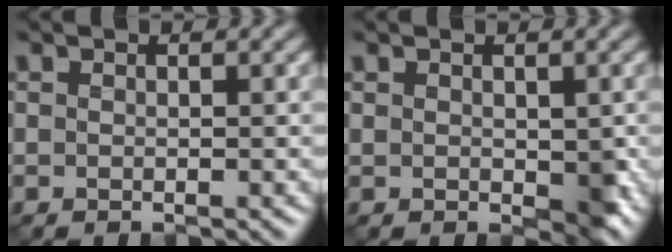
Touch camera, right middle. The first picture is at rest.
{"total": 3.3, "force": [-0.2, 2.0, 2.7], "torque": [-0.047, -0.007, 0.000]}